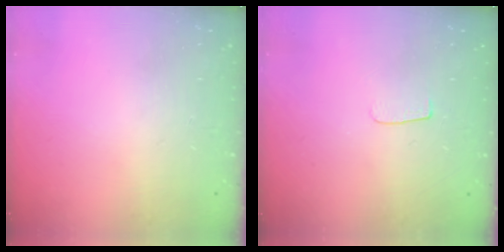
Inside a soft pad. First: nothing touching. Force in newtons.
{"total": 3.3, "press": 3.3, "slide": 0.3}